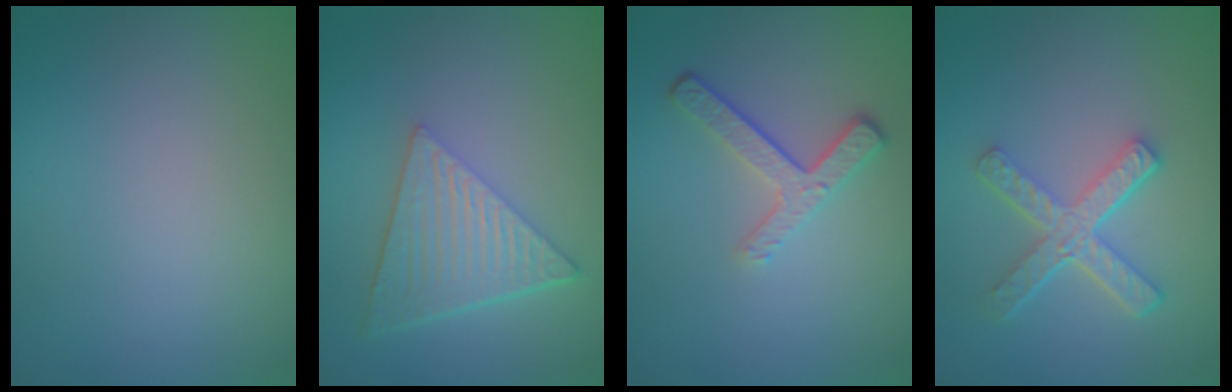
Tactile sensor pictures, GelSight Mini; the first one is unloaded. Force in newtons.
{"total": 6.6, "press": 4.7, "slide": 4.6}
{"total": 3.2, "press": 2.4, "slide": 2.0}
{"total": 4.5, "press": 3.2, "slide": 3.1}